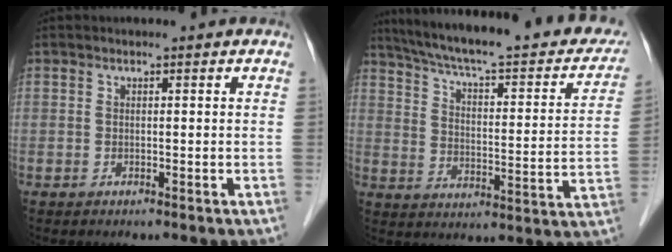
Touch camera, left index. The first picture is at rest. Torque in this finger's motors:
{"motor_torque": [0.35, -0.69, 0.41, 0.13]}